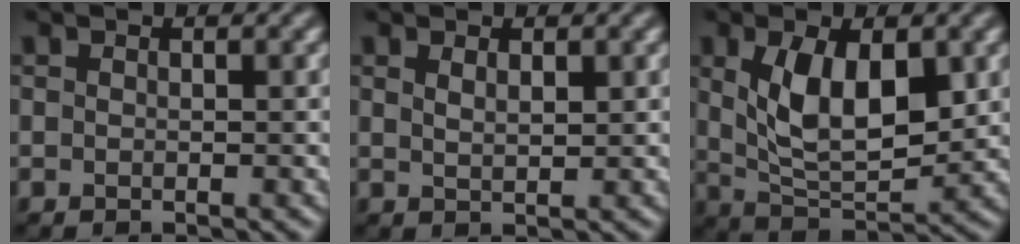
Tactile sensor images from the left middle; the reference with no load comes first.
{"total": 1.4, "force": [0.8, 0.5, 1.0], "torque": [-0.019, -0.002, 0.016]}
{"total": 7.4, "force": [1.7, 3.6, 6.2], "torque": [-0.119, -0.005, 0.034]}